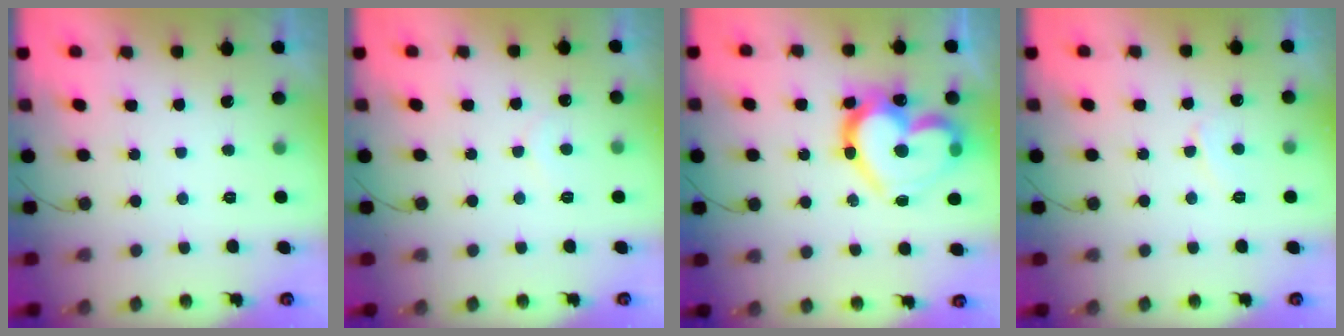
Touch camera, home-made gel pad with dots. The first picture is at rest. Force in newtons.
{"total": 4.4, "press": 4.4, "slide": 0.3}
{"total": 23.8, "press": 23.8, "slide": 1.8}
{"total": 3.9, "press": 3.8, "slide": 0.5}